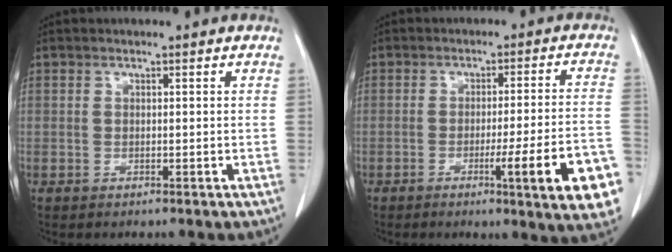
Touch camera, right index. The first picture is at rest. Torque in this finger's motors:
{"motor_torque": [1.61, -0.53, 0.64, 0.12]}